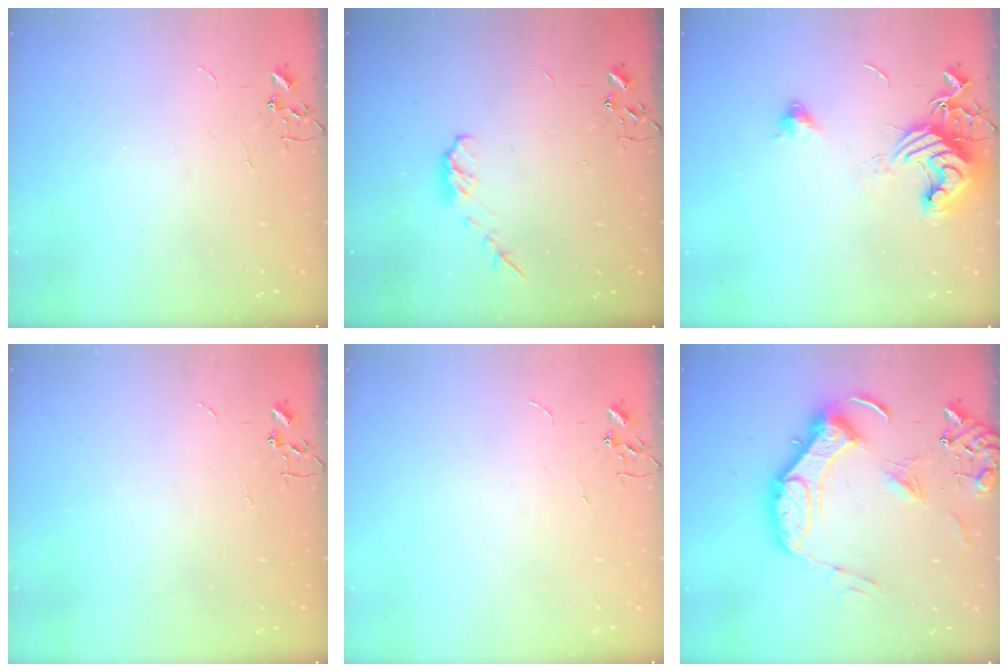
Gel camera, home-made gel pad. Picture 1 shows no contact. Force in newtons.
{"total": 5.4, "press": 5.3, "slide": 0.7}
{"total": 12.3, "press": 12.2, "slide": 1.5}
{"total": 0.0}
{"total": 0.0}
{"total": 17.9, "press": 17.8, "slide": 2.0}